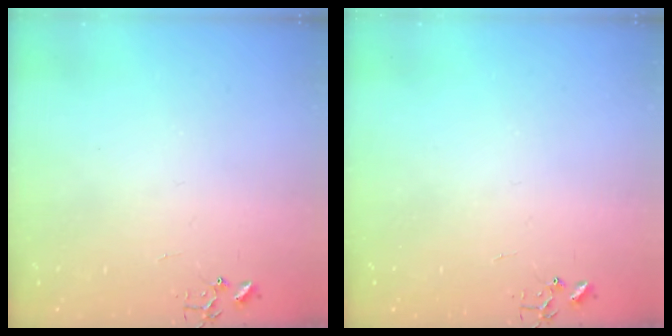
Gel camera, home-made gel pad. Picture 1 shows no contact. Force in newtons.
{"total": 0.0}